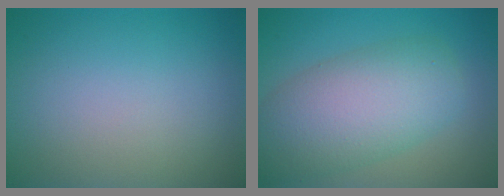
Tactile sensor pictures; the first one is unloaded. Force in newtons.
{"total": 8.0, "press": 8.0, "slide": 0.3}